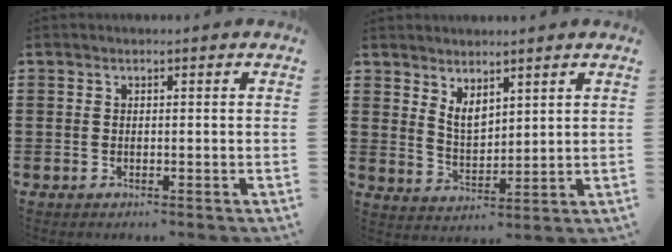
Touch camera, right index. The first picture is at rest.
{"total": 3.6, "force": [2.7, 1.7, 1.6], "torque": [-0.040, 0.000, 0.051]}